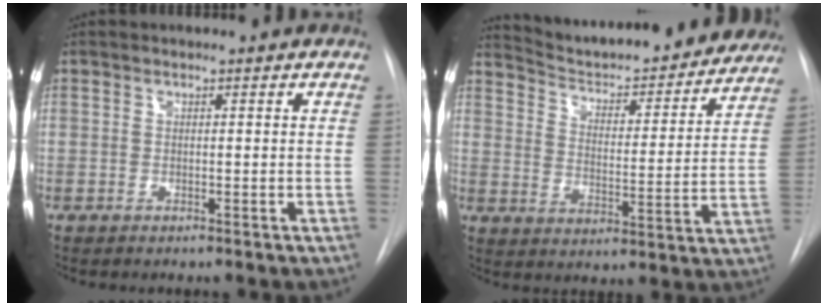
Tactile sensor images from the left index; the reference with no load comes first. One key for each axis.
{"total": 23.3, "fx": 21.5, "fy": 4.4, "fz": 7.8, "tx": -0.115, "ty": -0.033, "tz": 0.286}